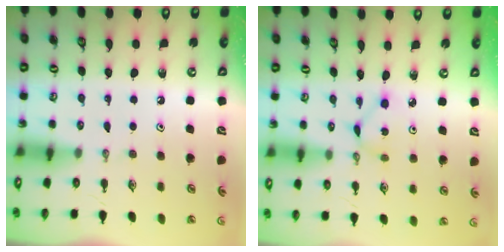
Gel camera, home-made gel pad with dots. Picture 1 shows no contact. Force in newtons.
{"total": 3.0, "press": 3.0, "slide": 0.1}